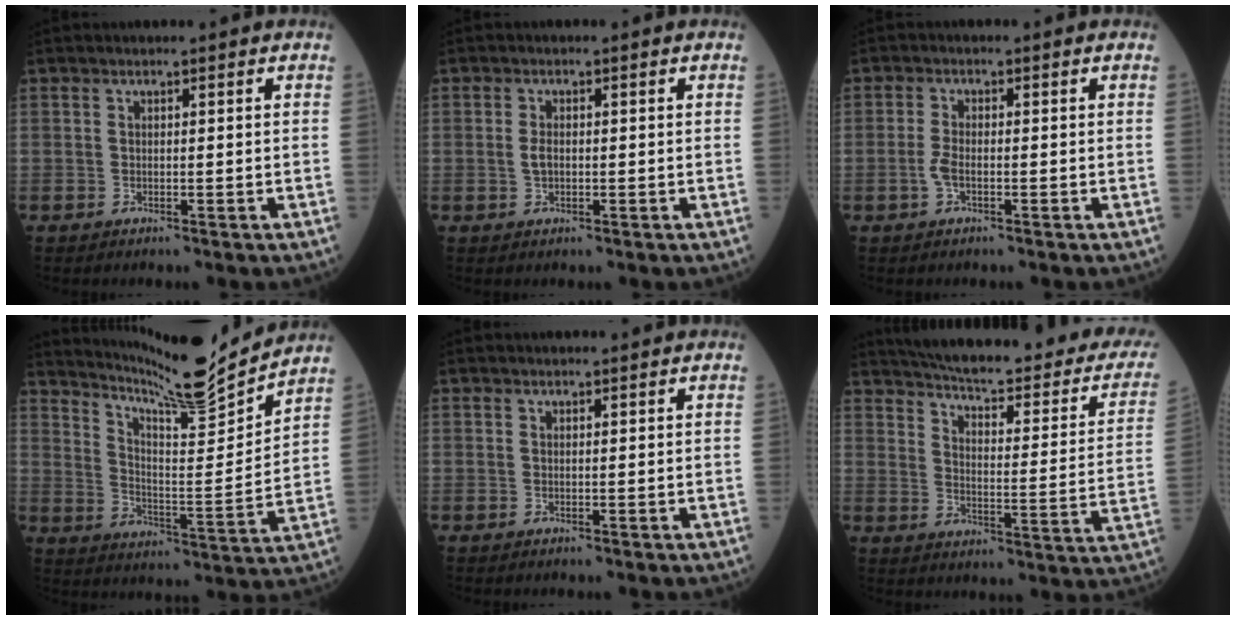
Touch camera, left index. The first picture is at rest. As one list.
[{"total": 1.6, "force": [-0.3, 0.9, 1.3], "torque": [-0.029, 0.002, -0.005]}, {"total": 2.2, "force": [-0.9, 0.8, 1.9], "torque": [-0.047, 0.000, -0.020]}, {"total": 15.1, "force": [14.4, -1.1, 4.3], "torque": [-0.080, -0.030, 0.225]}, {"total": 1.8, "force": [1.7, 0.1, 0.4], "torque": [-0.006, 0.015, 0.024]}, {"total": 27.6, "force": [23.6, 5.3, 13.2], "torque": [-0.192, -0.048, 0.284]}]